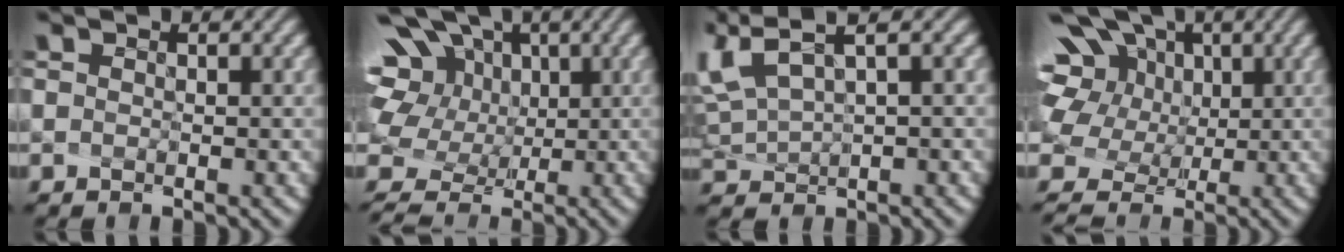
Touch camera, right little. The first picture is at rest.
{"total": 12.7, "force": [3.4, 9.8, 7.4], "torque": [-0.208, 0.028, 0.065]}
{"total": 3.9, "force": [2.5, 0.6, 3.0], "torque": [-0.118, -0.001, 0.082]}
{"total": 14.1, "force": [4.2, 11.2, 7.6], "torque": [-0.216, 0.031, 0.077]}